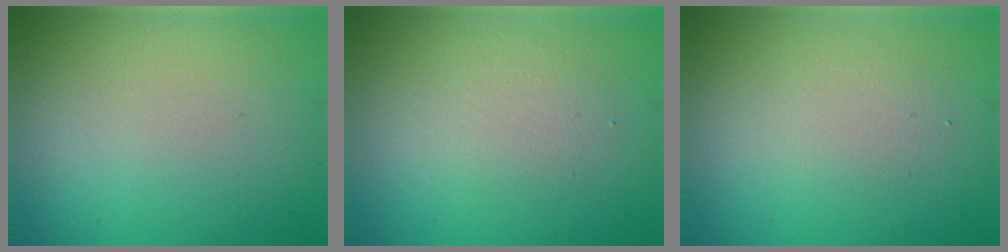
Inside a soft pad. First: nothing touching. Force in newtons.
{"total": 2.5, "press": 2.5, "slide": 0.2}
{"total": 2.1, "press": 2.1, "slide": 0.1}